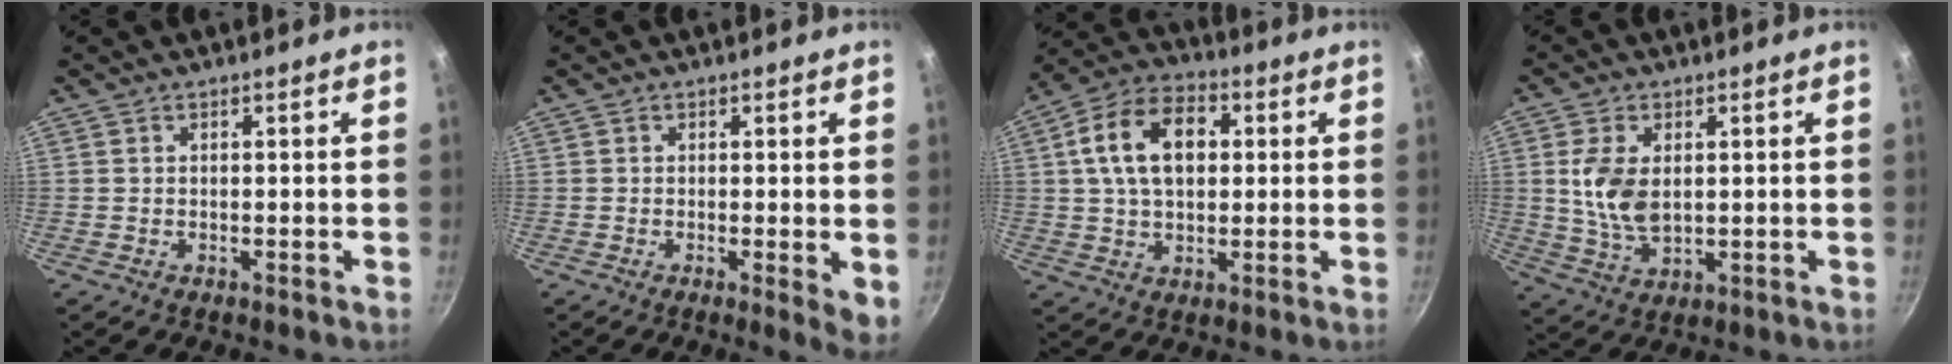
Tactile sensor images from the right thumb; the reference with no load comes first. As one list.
[{"total": 4.0, "force": [-0.2, 1.3, 3.8], "torque": [-0.042, -0.012, -0.004]}, {"total": 14.0, "force": [2.7, 9.3, 10.2], "torque": [-0.152, 0.018, 0.033]}, {"total": 8.7, "force": [1.3, 5.1, 6.9], "torque": [-0.135, -0.012, 0.030]}]